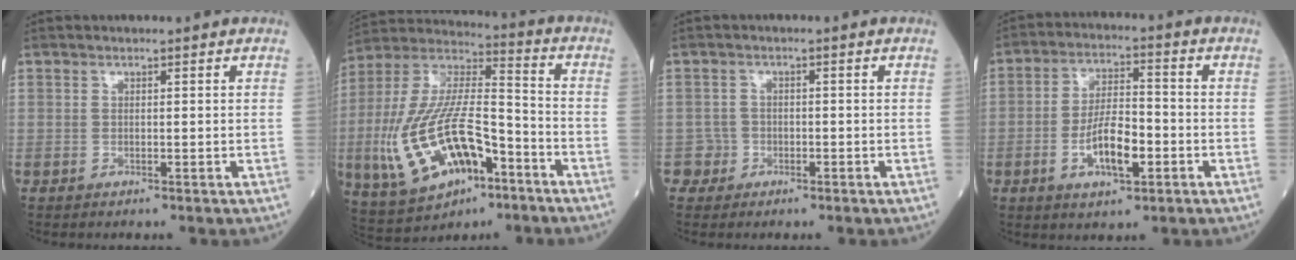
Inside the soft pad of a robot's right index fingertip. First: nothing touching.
{"total": 20.5, "force": [-7.3, 8.2, 17.3], "torque": [-0.364, 0.004, -0.120]}
{"total": 2.3, "force": [-1.0, 2.0, -0.4], "torque": [0.017, 0.012, -0.023]}
{"total": 8.9, "force": [-2.8, 3.2, 7.8], "torque": [-0.147, 0.007, -0.050]}